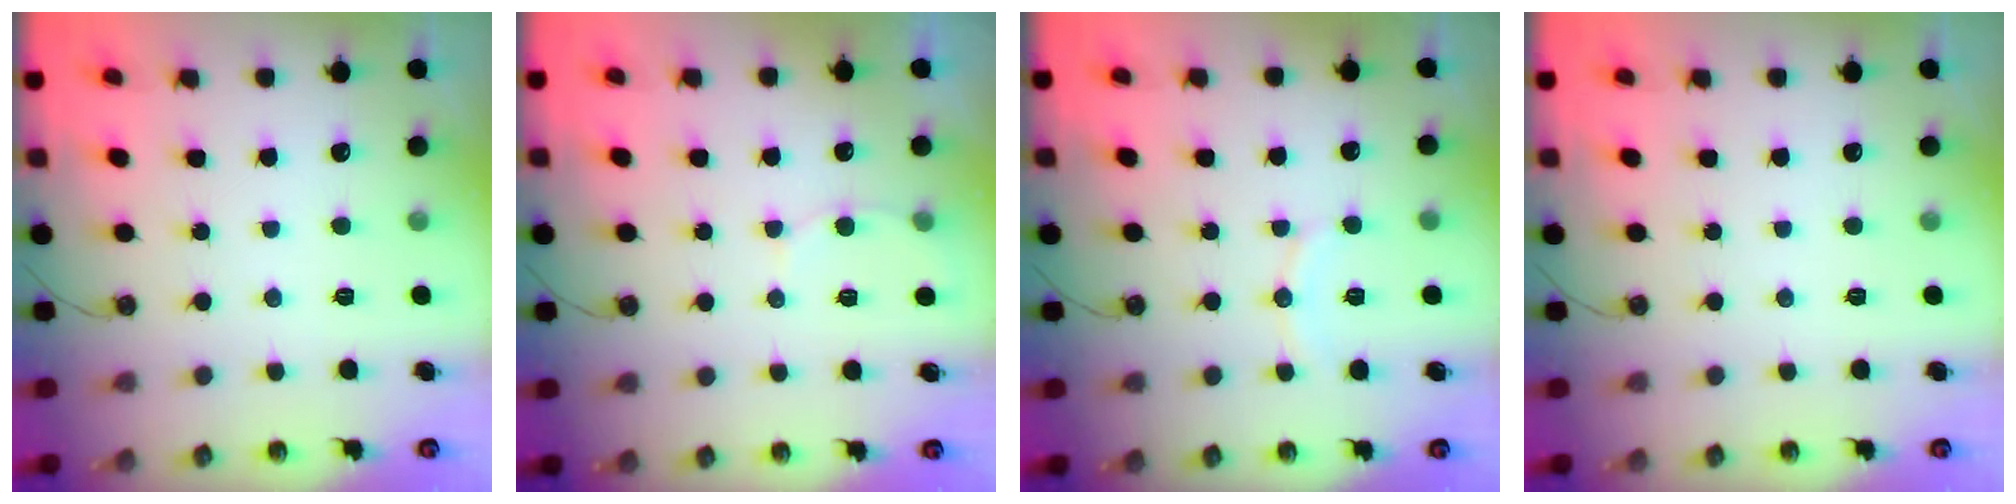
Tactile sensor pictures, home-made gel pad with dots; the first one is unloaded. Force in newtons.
{"total": 5.0, "press": 5.0, "slide": 0.5}
{"total": 7.2, "press": 7.1, "slide": 0.7}
{"total": 0.0}